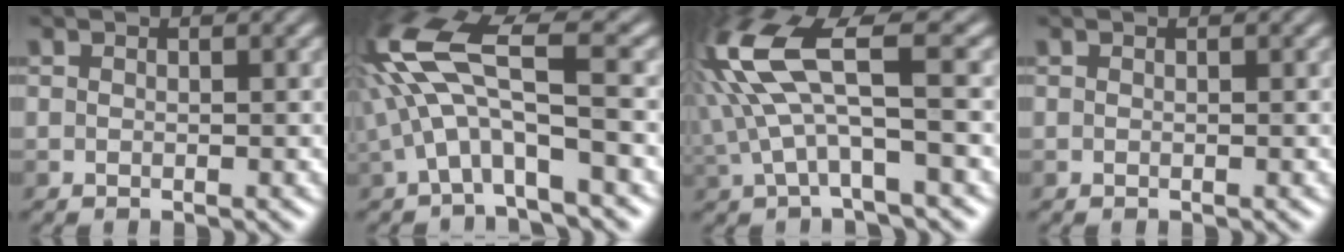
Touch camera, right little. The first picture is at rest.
{"total": 7.5, "force": [-0.5, 1.9, 7.3], "torque": [-0.161, 0.029, -0.016]}
{"total": 7.9, "force": [1.3, 1.9, 7.6], "torque": [-0.177, 0.025, 0.025]}
{"total": 0.0}